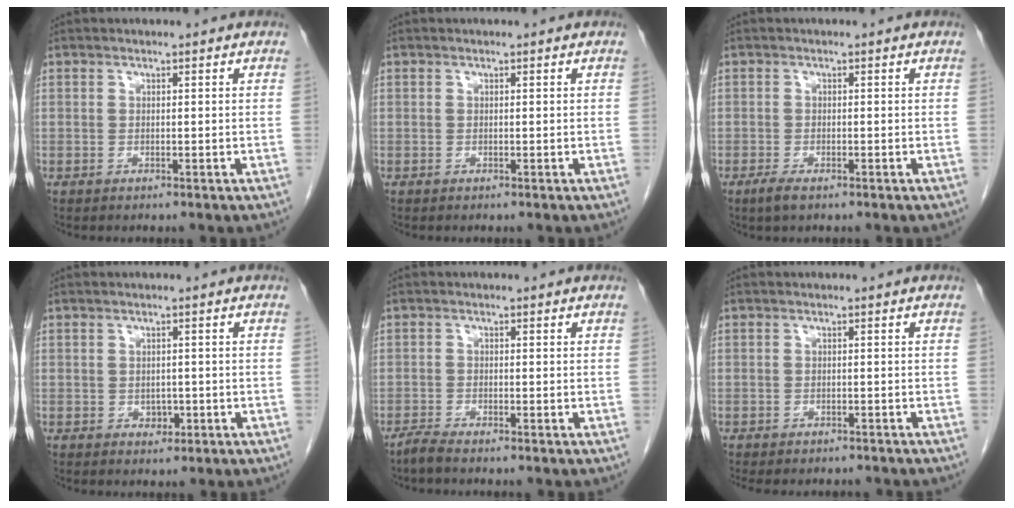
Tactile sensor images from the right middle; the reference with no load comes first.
{"total": 0.0}
{"total": 2.0, "force": [-1.3, 0.6, 1.4], "torque": [-0.034, -0.004, -0.022]}
{"total": 1.6, "force": [-0.5, 1.3, 0.9], "torque": [-0.012, 0.003, -0.001]}
{"total": 1.7, "force": [-1.5, -0.2, 0.7], "torque": [-0.023, -0.004, -0.034]}
{"total": 8.1, "force": [-7.2, 2.3, 2.8], "torque": [-0.035, -0.004, -0.087]}